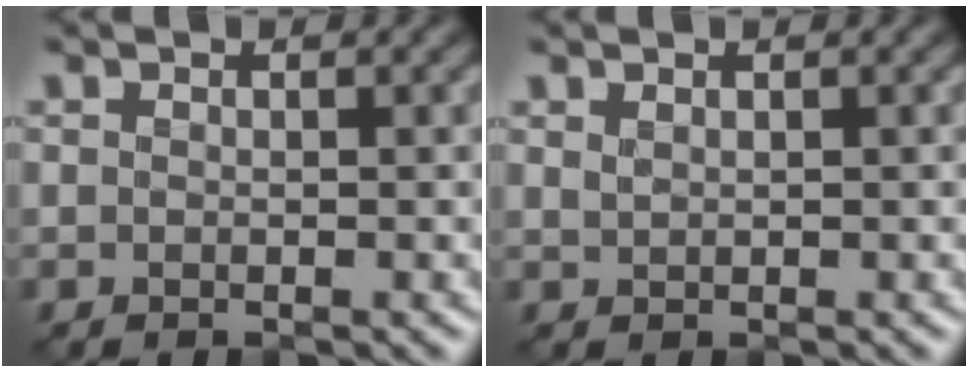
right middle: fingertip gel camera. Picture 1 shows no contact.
{"total": 0.6, "force": [0.5, 0.2, 0.2], "torque": [-0.009, 0.000, 0.013]}